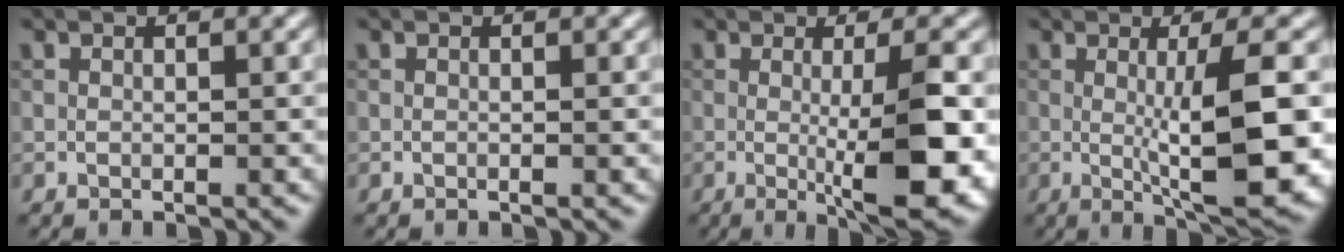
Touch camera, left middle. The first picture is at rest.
{"total": 0.0}
{"total": 8.8, "force": [-1.2, 1.8, 8.5], "torque": [-0.118, -0.013, -0.013]}
{"total": 8.6, "force": [-0.3, 1.7, 8.4], "torque": [-0.122, -0.008, 0.002]}